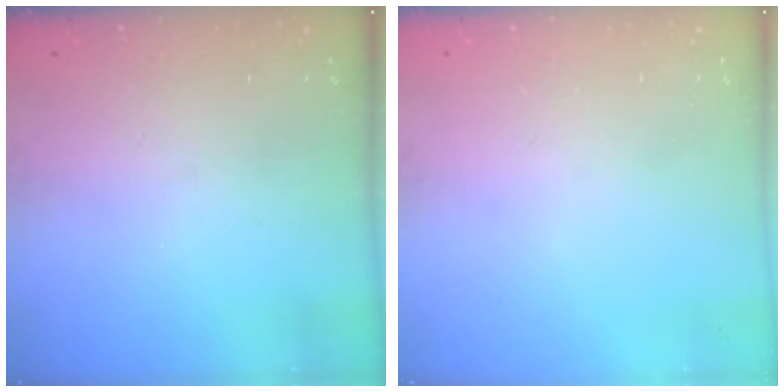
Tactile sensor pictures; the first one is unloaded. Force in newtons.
{"total": 0.0}